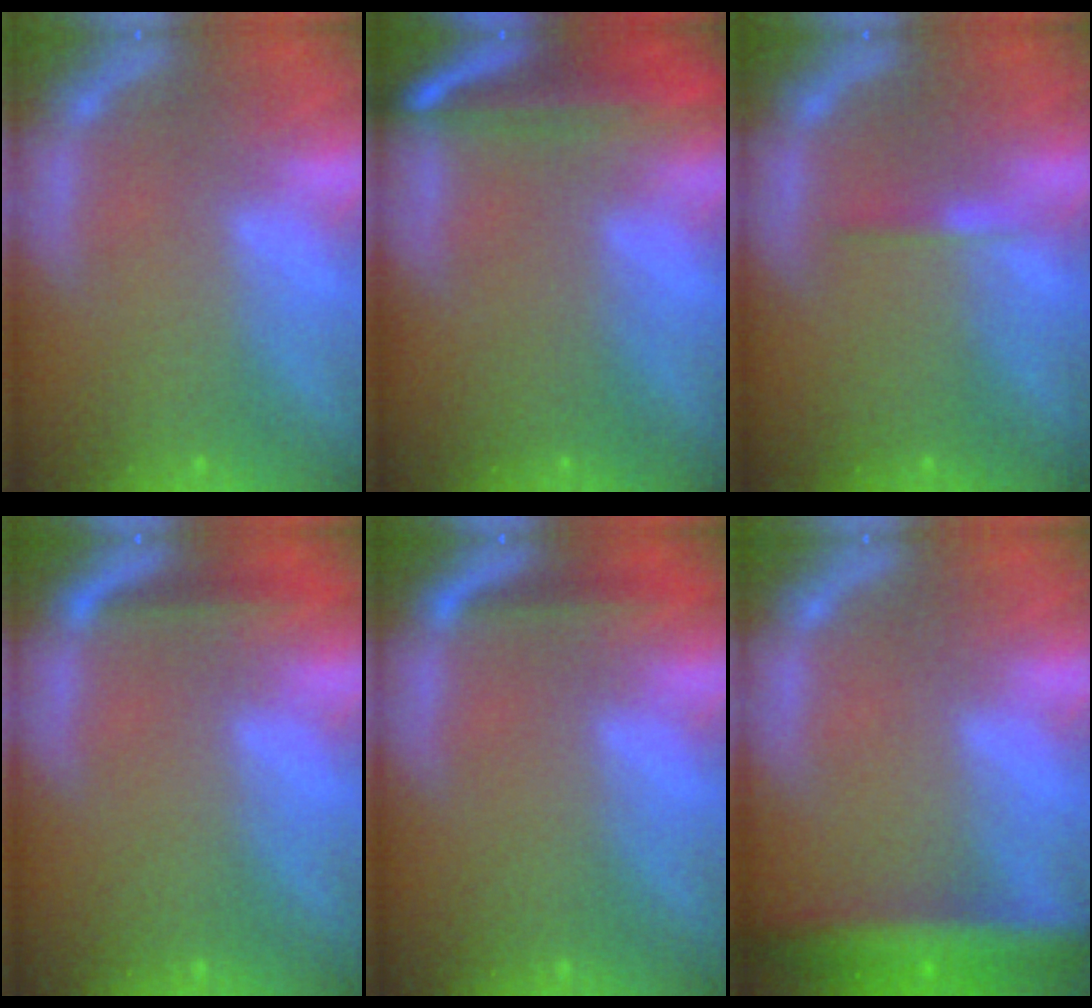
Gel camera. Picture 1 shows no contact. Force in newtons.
{"total": 7.5}
{"total": 0.9}
{"total": 1.9}
{"total": 1.9}
{"total": 6.0}